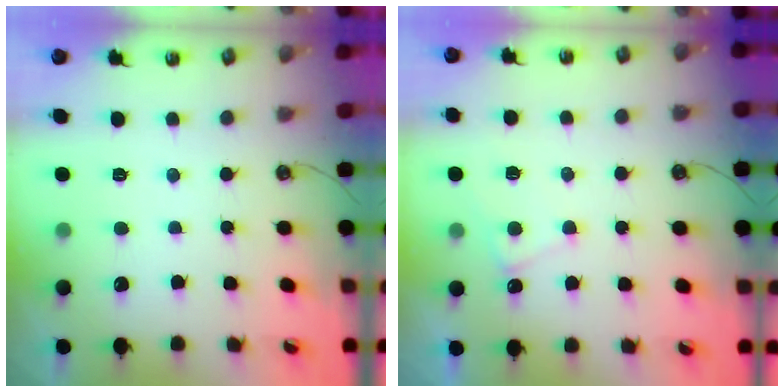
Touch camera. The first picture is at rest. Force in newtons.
{"total": 3.9, "press": 3.9, "slide": 0.4}